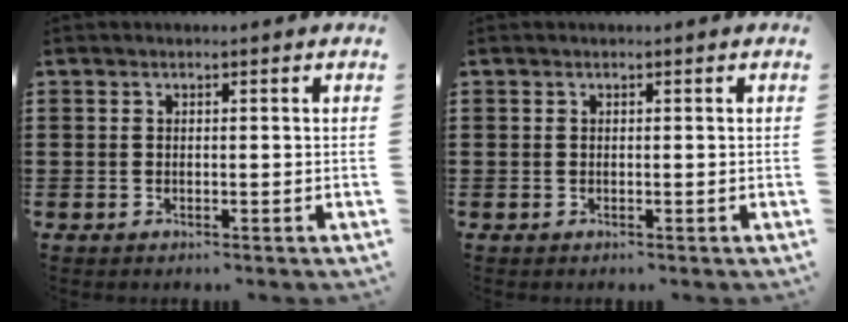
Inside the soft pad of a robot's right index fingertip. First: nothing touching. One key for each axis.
{"total": 0.0}